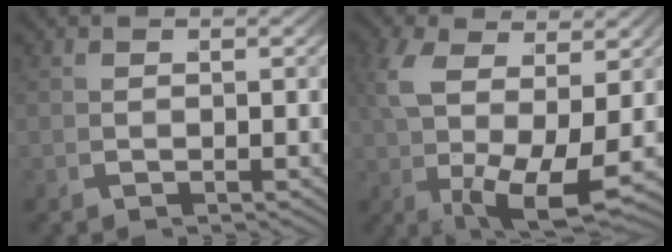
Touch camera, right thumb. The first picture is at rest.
{"total": 8.0, "force": [0.0, 3.8, 7.1], "torque": [-0.155, -0.028, 0.020]}